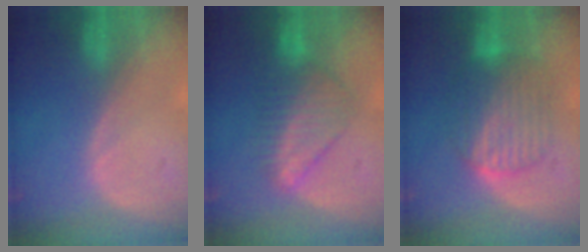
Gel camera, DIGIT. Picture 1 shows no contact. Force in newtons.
{"total": 6.7, "press": 6.6, "slide": 1.3}
{"total": 7.9, "press": 7.9, "slide": 0.2}